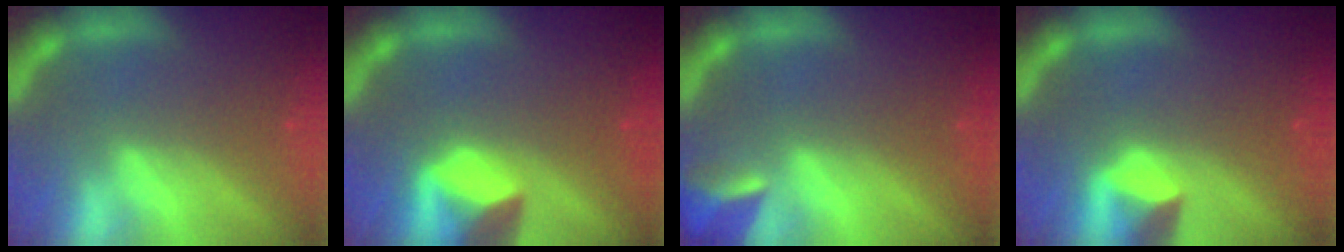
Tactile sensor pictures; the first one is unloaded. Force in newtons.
{"total": 4.0}
{"total": 2.9}
{"total": 2.4}